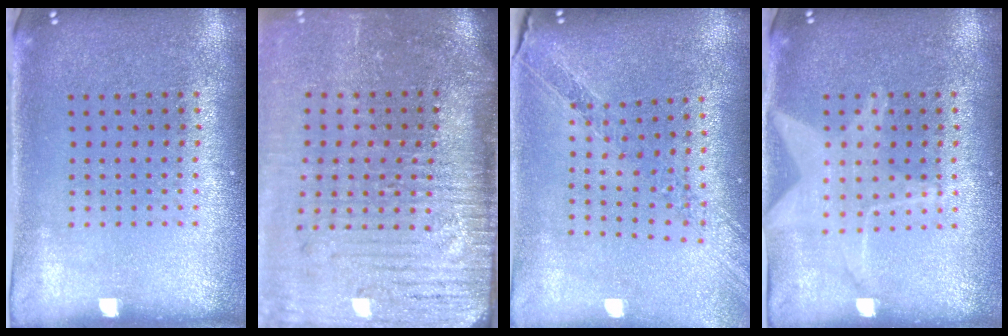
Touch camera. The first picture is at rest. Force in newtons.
{"total": 5.1, "press": 4.3, "slide": 2.8}
{"total": 1.1, "press": 1.1, "slide": 0.1}
{"total": 1.5, "press": 1.5, "slide": 0.2}